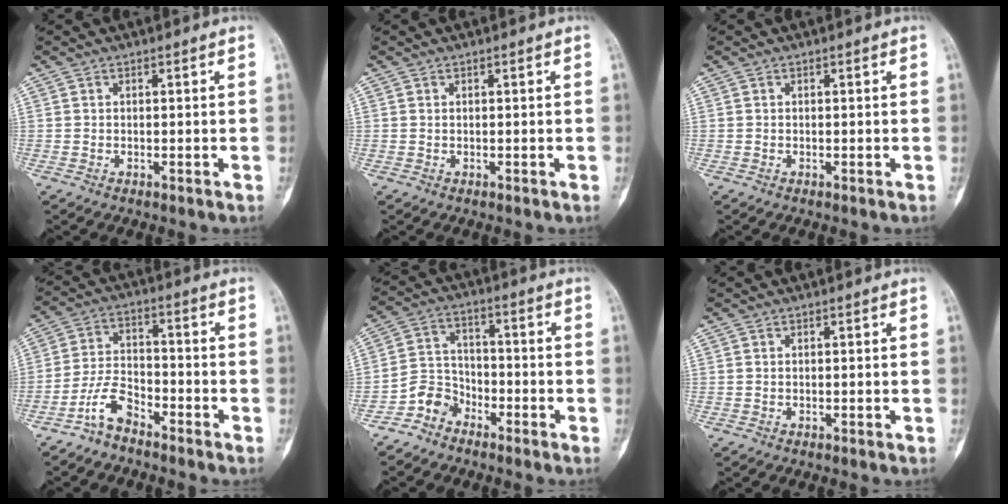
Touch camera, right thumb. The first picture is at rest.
{"total": 0.0}
{"total": 0.0}
{"total": 6.6, "force": [-5.0, 2.7, 3.4], "torque": [-0.066, 0.040, -0.104]}
{"total": 6.1, "force": [-4.5, 4.0, 1.0], "torque": [0.001, 0.042, -0.097]}
{"total": 0.0}